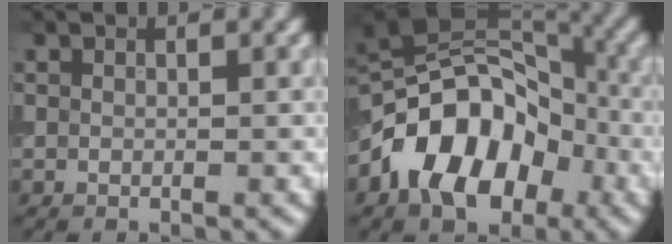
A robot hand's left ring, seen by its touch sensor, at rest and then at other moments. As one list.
[{"total": 11.5, "force": [-4.6, 7.4, 7.5], "torque": [-0.114, 0.015, -0.097]}]